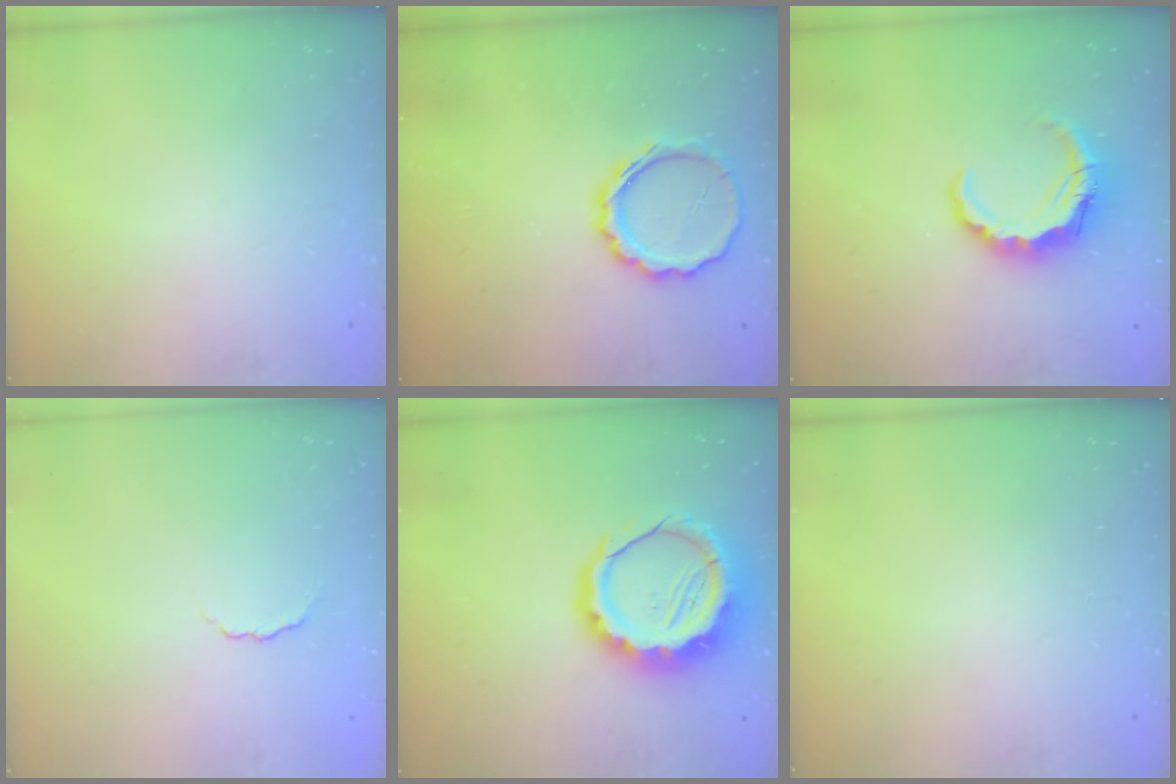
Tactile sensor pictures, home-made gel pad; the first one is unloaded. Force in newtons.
{"total": 11.1, "press": 10.8, "slide": 2.4}
{"total": 8.2, "press": 8.1, "slide": 0.9}
{"total": 2.6, "press": 2.5, "slide": 0.8}
{"total": 13.6, "press": 13.2, "slide": 3.2}
{"total": 0.0}